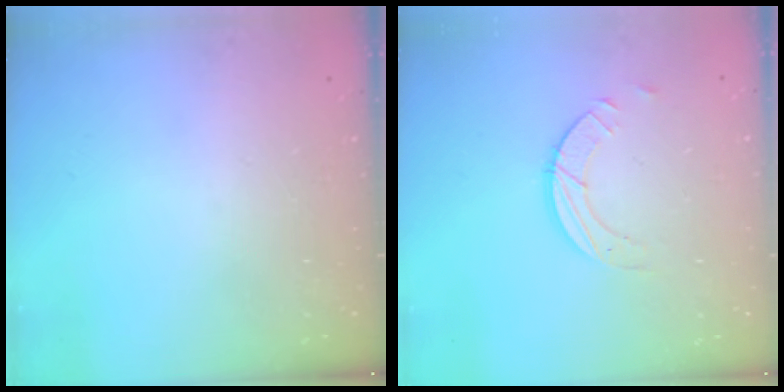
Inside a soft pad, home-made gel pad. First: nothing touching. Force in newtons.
{"total": 3.2, "press": 3.2, "slide": 0.3}